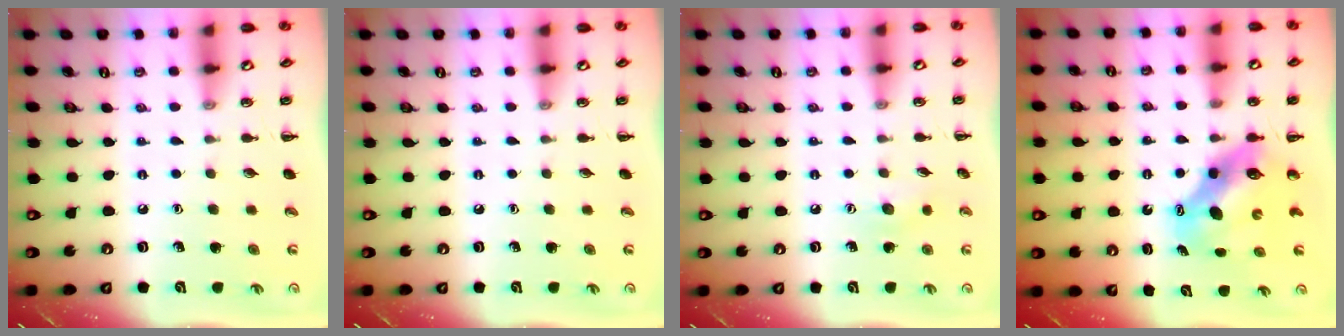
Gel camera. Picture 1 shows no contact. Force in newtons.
{"total": 0.0}
{"total": 6.0, "press": 5.8, "slide": 1.4}
{"total": 7.7, "press": 7.5, "slide": 1.9}